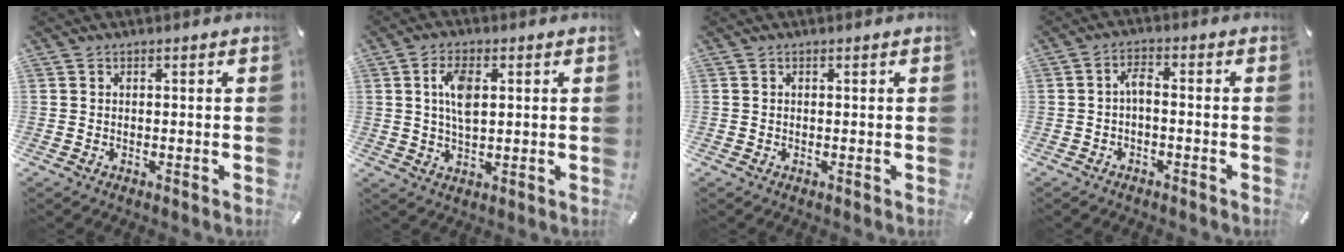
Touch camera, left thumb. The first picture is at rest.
{"total": 6.6, "force": [1.5, 3.2, 5.5], "torque": [-0.123, 0.000, 0.020]}
{"total": 0.0}
{"total": 1.9, "force": [-0.8, 0.6, 1.6], "torque": [-0.036, 0.003, -0.019]}